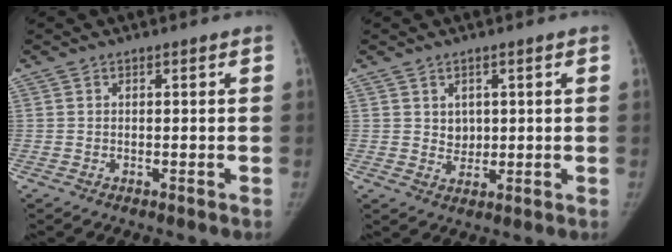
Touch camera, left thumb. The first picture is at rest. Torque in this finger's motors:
{"motor_torque": [-0.07, -0.06, -0.08, 0.07, -0.02]}